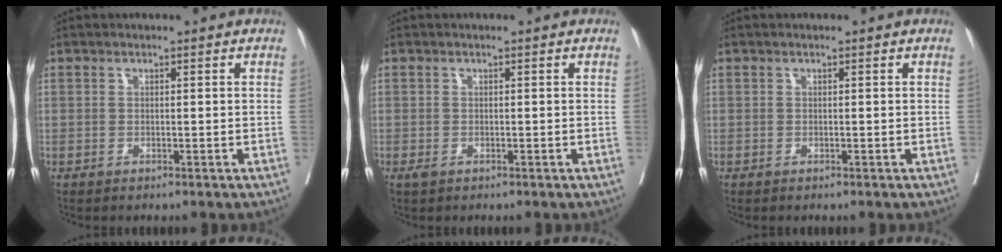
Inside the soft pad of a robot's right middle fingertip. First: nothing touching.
{"total": 0.8, "force": [-0.4, 0.4, 0.5], "torque": [-0.013, -0.002, -0.004]}
{"total": 0.0}